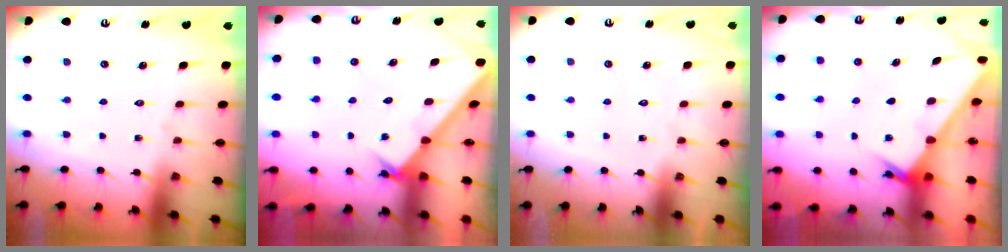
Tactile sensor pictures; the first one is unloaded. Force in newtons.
{"total": 2.2, "press": 2.2, "slide": 0.2}
{"total": 1.7, "press": 1.7, "slide": 0.1}
{"total": 2.3, "press": 2.3, "slide": 0.3}